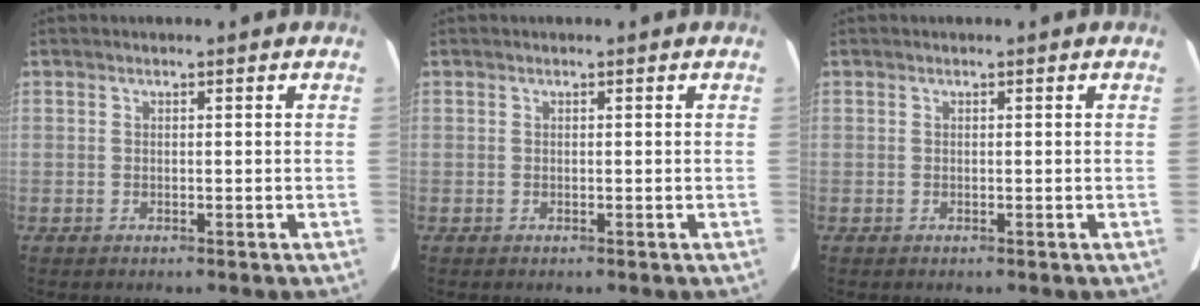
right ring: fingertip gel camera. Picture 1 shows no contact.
{"total": 0.0}
{"total": 0.0}